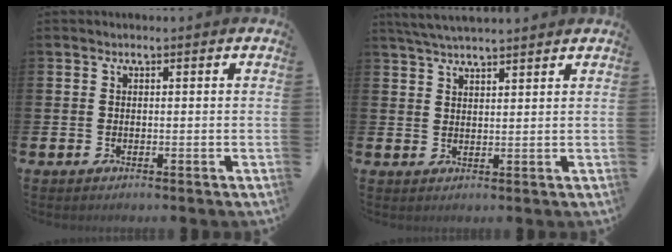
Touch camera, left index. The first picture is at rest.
{"total": 4.0, "force": [3.8, 0.3, 1.1], "torque": [-0.024, -0.011, 0.070]}